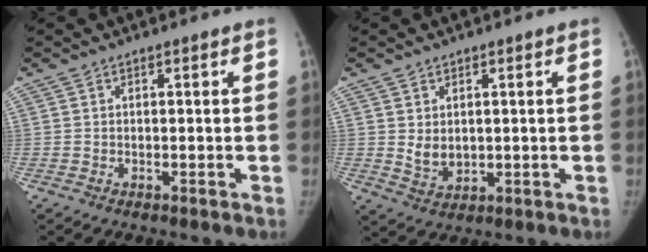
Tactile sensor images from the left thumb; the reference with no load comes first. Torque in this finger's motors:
{"motor_torque": [0.04, 0.09, 0.07, 0.03, 0.01]}